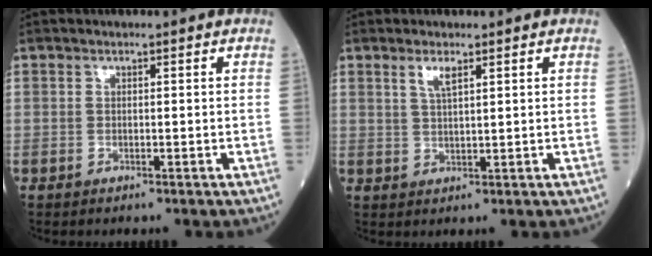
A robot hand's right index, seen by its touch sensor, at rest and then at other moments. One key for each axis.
{"total": 2.7, "fx": 1.6, "fy": 0.4, "fz": 2.1, "tx": -0.045, "ty": 0.000, "tz": 0.032}